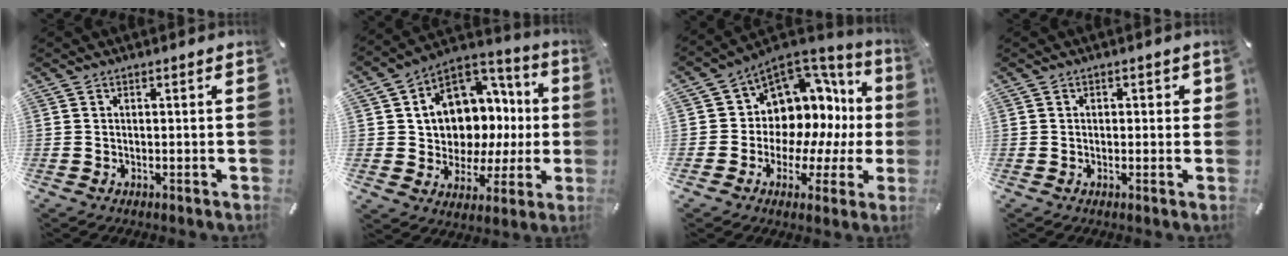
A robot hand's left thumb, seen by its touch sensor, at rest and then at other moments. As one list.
[{"total": 11.4, "force": [2.7, 10.1, 4.5], "torque": [-0.063, -0.055, 0.060]}, {"total": 9.7, "force": [3.4, 8.7, 2.7], "torque": [-0.043, -0.070, 0.074]}, {"total": 1.4, "force": [0.0, 1.1, 0.8], "torque": [0.000, 0.000, -0.006]}]